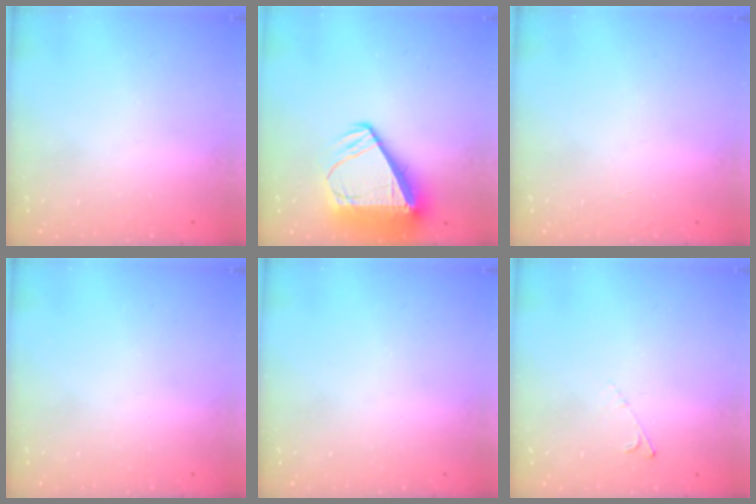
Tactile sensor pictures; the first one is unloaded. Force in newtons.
{"total": 14.3, "press": 14.2, "slide": 1.5}
{"total": 0.0}
{"total": 0.0}
{"total": 0.0}
{"total": 3.2, "press": 3.1, "slide": 0.5}